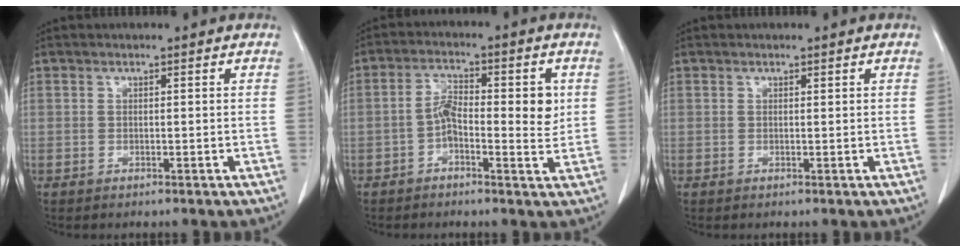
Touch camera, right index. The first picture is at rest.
{"total": 7.3, "force": [0.0, 2.9, 6.7], "torque": [-0.110, 0.015, -0.004]}
{"total": 0.0}